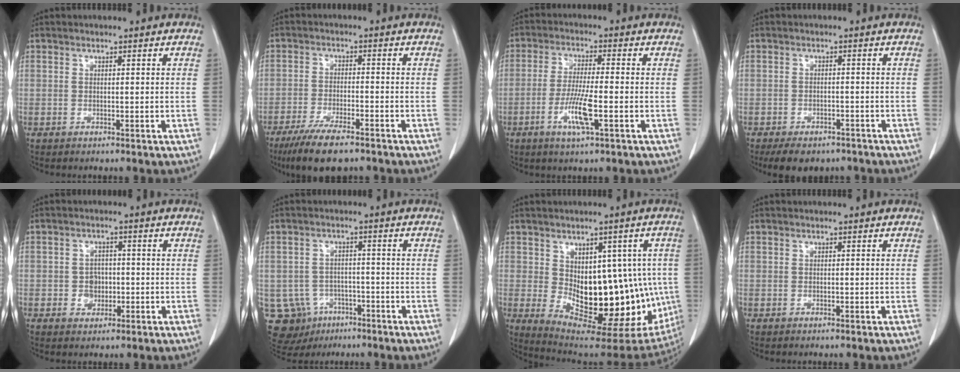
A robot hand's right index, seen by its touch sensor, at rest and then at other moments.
{"total": 9.5, "force": [-7.1, 1.8, 6.0], "torque": [-0.105, -0.021, -0.115]}
{"total": 7.0, "force": [-2.5, 0.4, 6.5], "torque": [-0.127, -0.012, -0.047]}
{"total": 8.4, "force": [-6.4, 4.3, 3.2], "torque": [-0.040, -0.001, -0.086]}
{"total": 3.2, "force": [-0.5, 2.8, 1.4], "torque": [-0.014, 0.007, -0.002]}
{"total": 9.3, "force": [-4.1, 8.2, 1.6], "torque": [-0.046, 0.012, -0.049]}
{"total": 20.1, "force": [-1.9, 9.8, 17.5], "torque": [-0.208, 0.003, 0.005]}
{"total": 0.0}